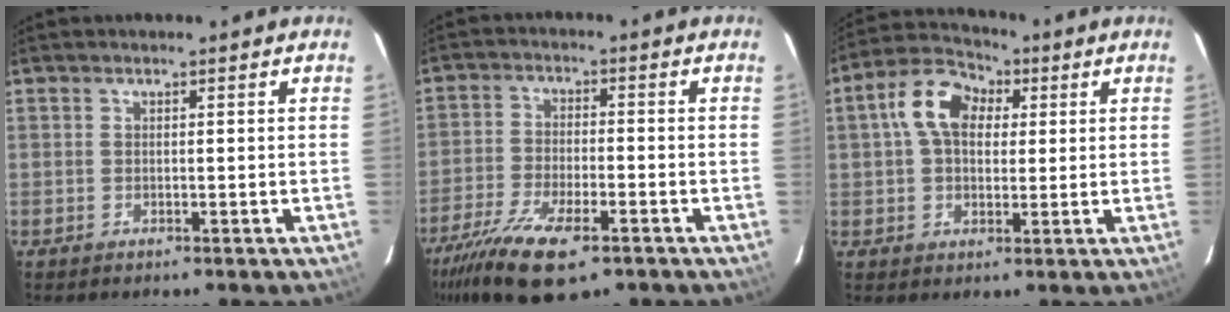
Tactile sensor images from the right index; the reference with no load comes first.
{"total": 14.6, "force": [-9.3, 5.1, 10.0], "torque": [-0.221, -0.043, -0.170]}
{"total": 10.4, "force": [2.6, 7.1, 7.1], "torque": [-0.142, 0.039, 0.039]}